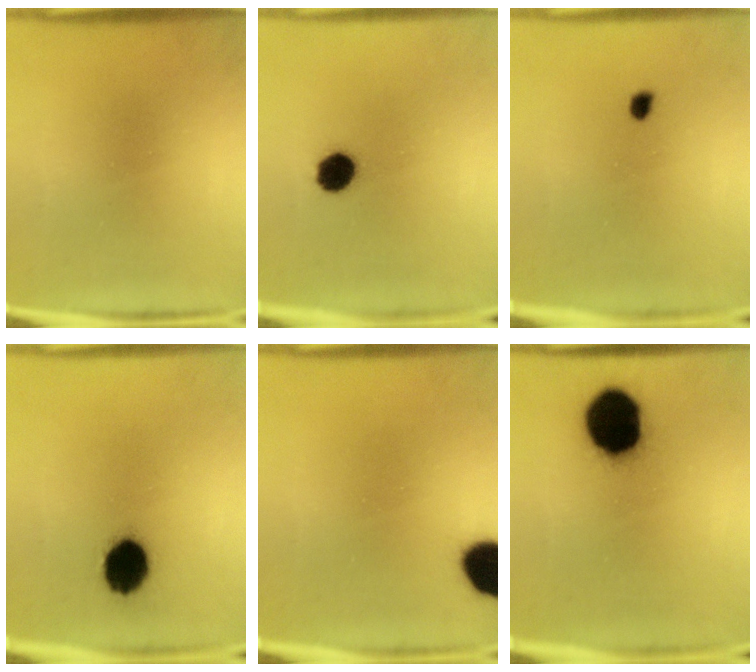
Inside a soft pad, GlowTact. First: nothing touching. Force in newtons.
{"total": 6.3}
{"total": 0.8}
{"total": 10.0}
{"total": 11.0}
{"total": 17.6}